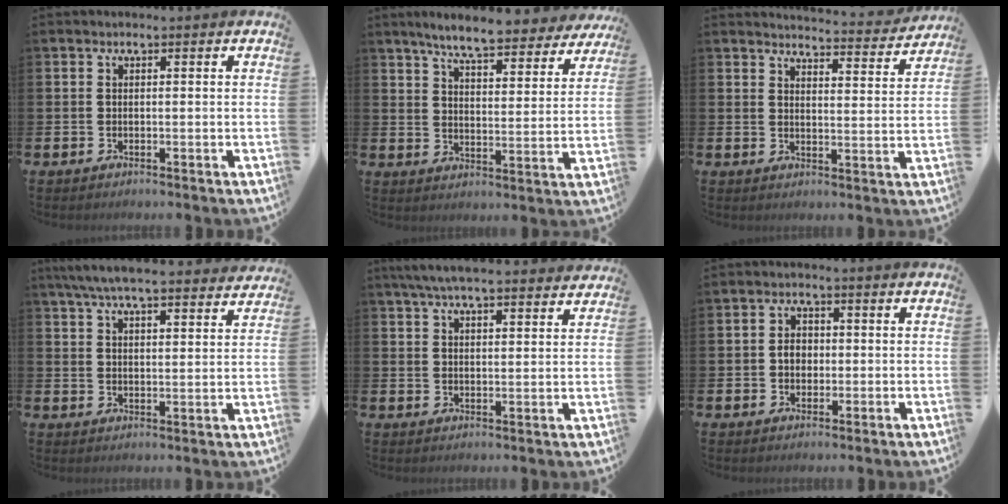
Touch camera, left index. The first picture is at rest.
{"total": 7.3, "force": [6.8, 0.7, 2.7], "torque": [-0.074, -0.037, 0.115]}
{"total": 4.2, "force": [4.2, 0.2, 0.4], "torque": [-0.008, -0.037, 0.068]}
{"total": 6.9, "force": [6.5, 0.8, 2.1], "torque": [-0.058, -0.033, 0.117]}
{"total": 5.9, "force": [5.6, 0.7, 1.9], "torque": [-0.048, -0.022, 0.102]}
{"total": 2.6, "force": [-0.1, 2.1, 1.5], "torque": [-0.009, -0.001, -0.009]}